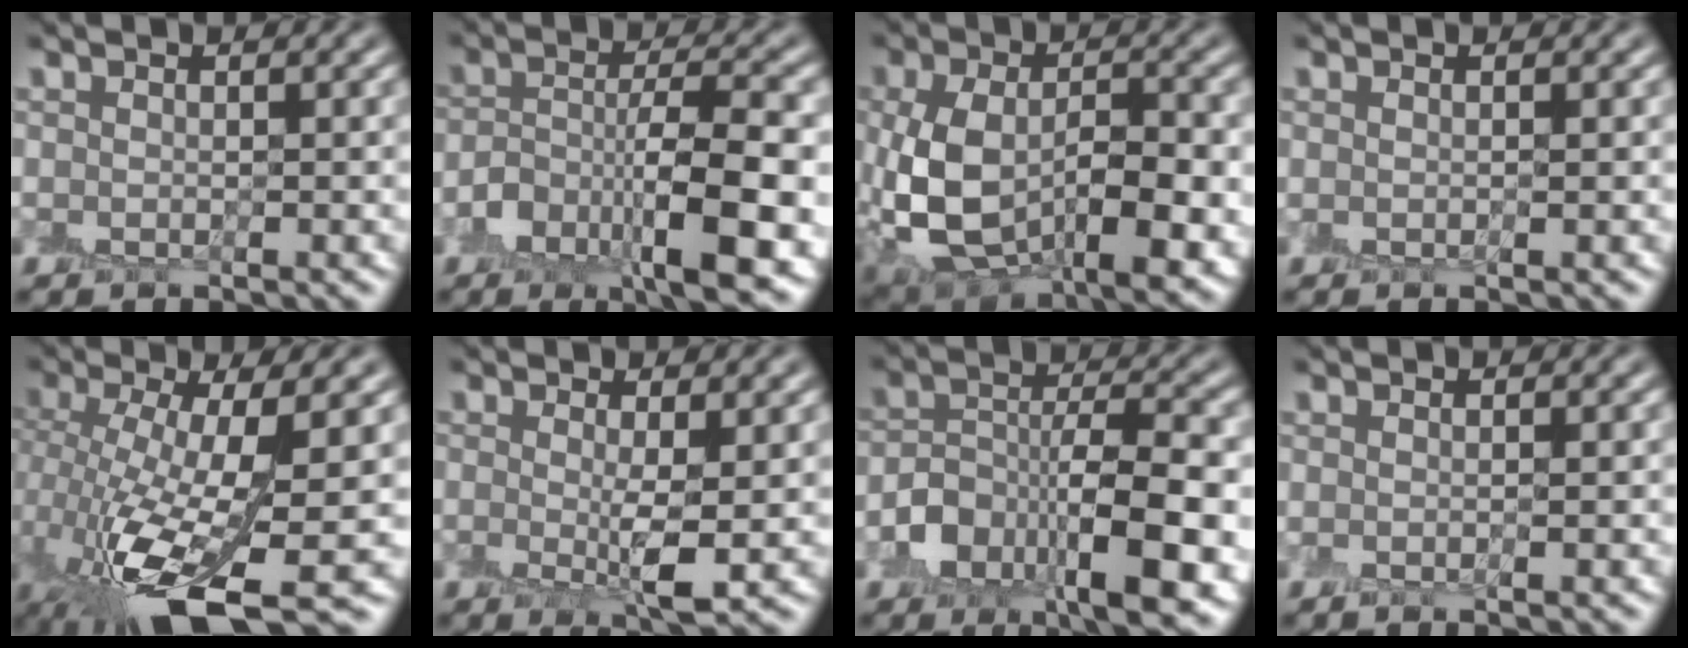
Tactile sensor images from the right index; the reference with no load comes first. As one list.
[{"total": 9.0, "force": [-4.0, 3.4, 7.3], "torque": [-0.116, 0.002, -0.066]}, {"total": 11.3, "force": [-2.1, 6.7, 8.8], "torque": [-0.180, -0.024, -0.020]}, {"total": 0.0}, {"total": 11.5, "force": [-3.0, 3.9, 10.4], "torque": [-0.205, -0.027, -0.041]}, {"total": 2.7, "force": [0.0, 0.5, 2.7], "torque": [-0.047, -0.010, 0.005]}, {"total": 9.9, "force": [-4.4, 4.8, 7.5], "torque": [-0.119, 0.001, -0.070]}, {"total": 0.6, "force": [-0.1, 0.2, 0.5], "torque": [-0.007, 0.000, -0.004]}]